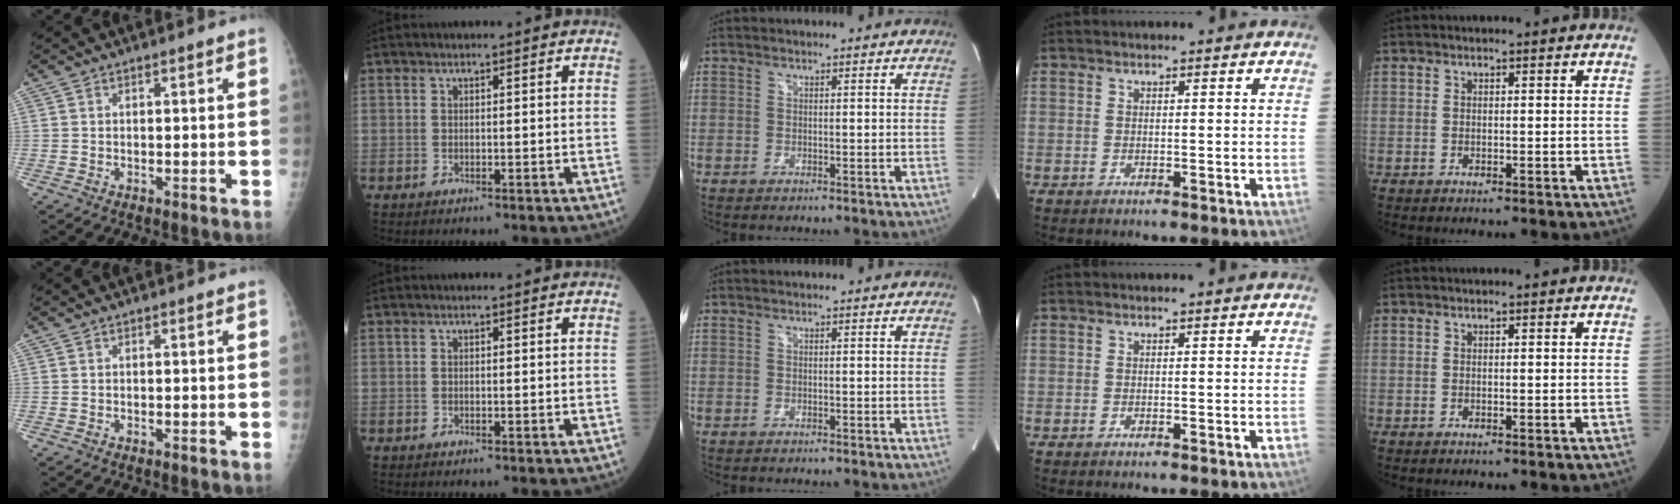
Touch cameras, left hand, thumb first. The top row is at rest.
{}